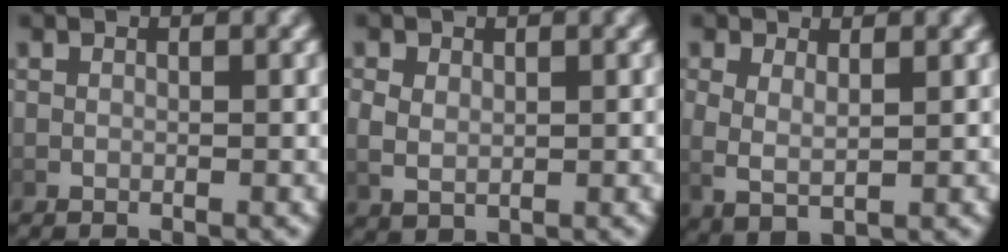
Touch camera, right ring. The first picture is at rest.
{"total": 2.4, "force": [0.6, 1.8, 1.4], "torque": [-0.034, -0.010, 0.025]}
{"total": 4.7, "force": [0.5, 3.3, 3.3], "torque": [-0.077, -0.017, 0.021]}